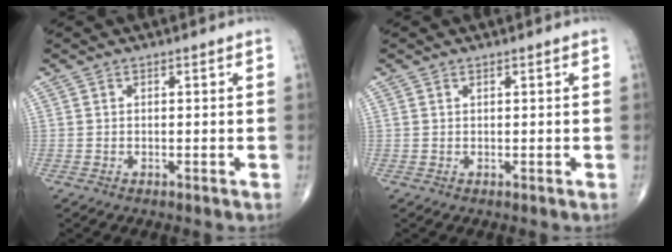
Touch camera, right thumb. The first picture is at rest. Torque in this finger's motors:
{"motor_torque": [-0.14, -0.13, -0.06, 0.26, 0.07]}